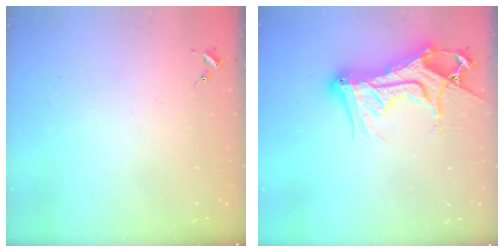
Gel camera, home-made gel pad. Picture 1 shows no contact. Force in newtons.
{"total": 19.9, "press": 19.8, "slide": 1.8}